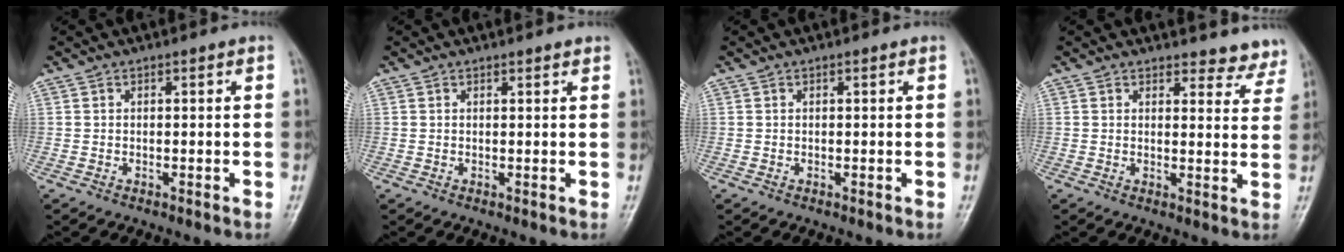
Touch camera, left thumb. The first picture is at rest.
{"total": 1.1, "force": [1.0, 0.2, 0.4], "torque": [-0.001, -0.001, 0.013]}
{"total": 0.0}
{"total": 6.8, "force": [6.4, 2.3, 0.0], "torque": [0.041, -0.042, 0.050]}